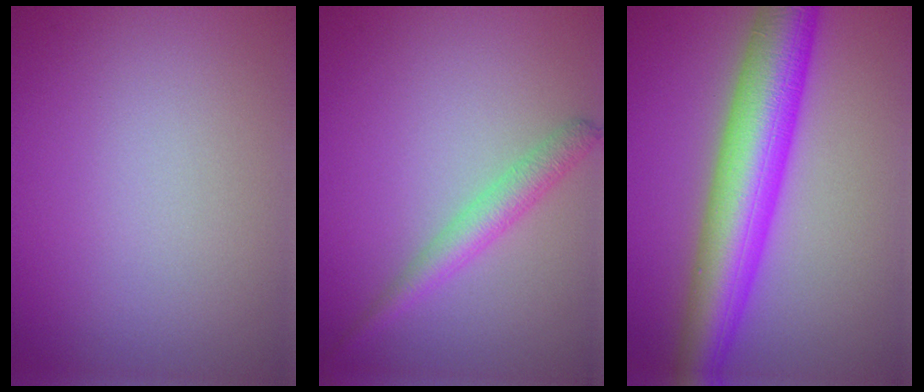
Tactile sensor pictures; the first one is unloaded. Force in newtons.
{"total": 2.5, "press": 2.5, "slide": 0.1}
{"total": 9.2, "press": 9.2, "slide": 0.0}